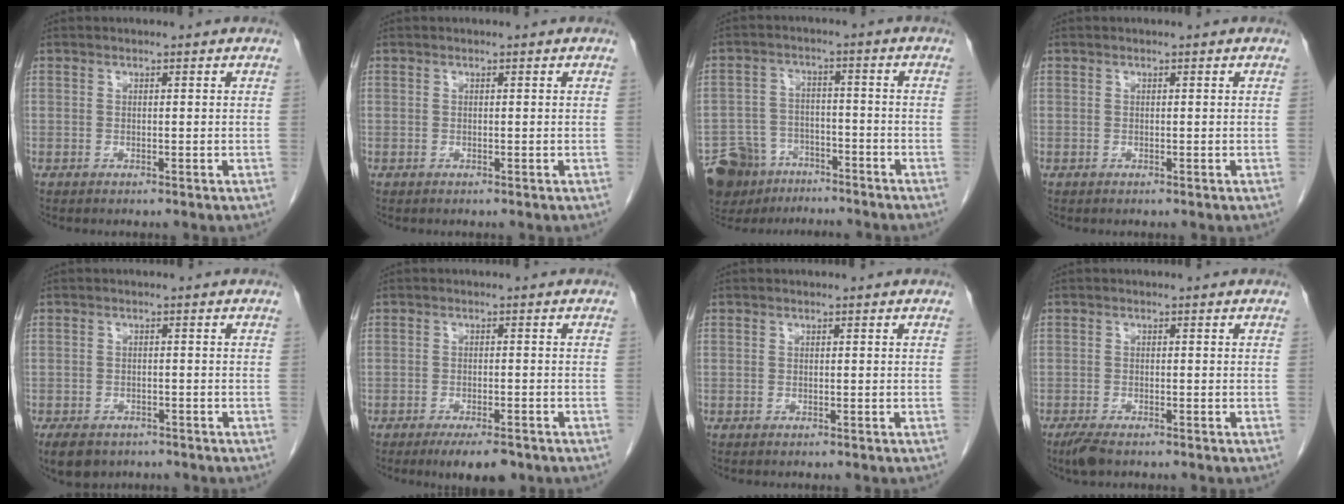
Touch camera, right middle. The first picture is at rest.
{"total": 0.0}
{"total": 10.3, "force": [-8.1, 6.1, 2.0], "torque": [-0.048, 0.022, -0.130]}
{"total": 0.0}
{"total": 7.3, "force": [-5.1, 4.3, 3.0], "torque": [-0.054, -0.005, -0.072]}
{"total": 5.4, "force": [-3.9, 1.4, 3.5], "torque": [-0.048, -0.006, -0.056]}
{"total": 0.0}
{"total": 2.8, "force": [-2.1, 0.8, 1.7], "torque": [-0.039, -0.007, -0.035]}